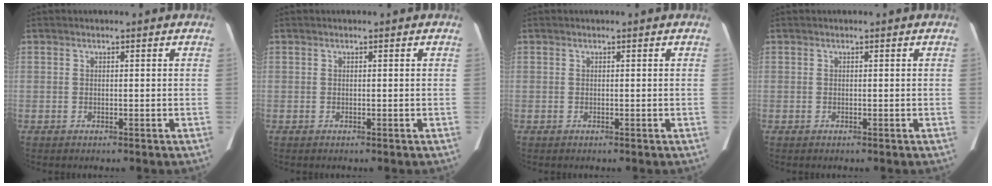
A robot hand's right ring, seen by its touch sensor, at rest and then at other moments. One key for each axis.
{"total": 0.0}
{"total": 0.0}
{"total": 0.0}